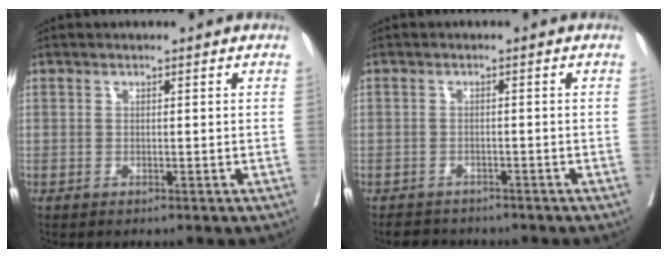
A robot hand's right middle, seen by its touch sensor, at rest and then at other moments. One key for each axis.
{"total": 3.6, "fx": -3.3, "fy": 1.6, "fz": 0.3, "tx": -0.008, "ty": -0.004, "tz": -0.050}